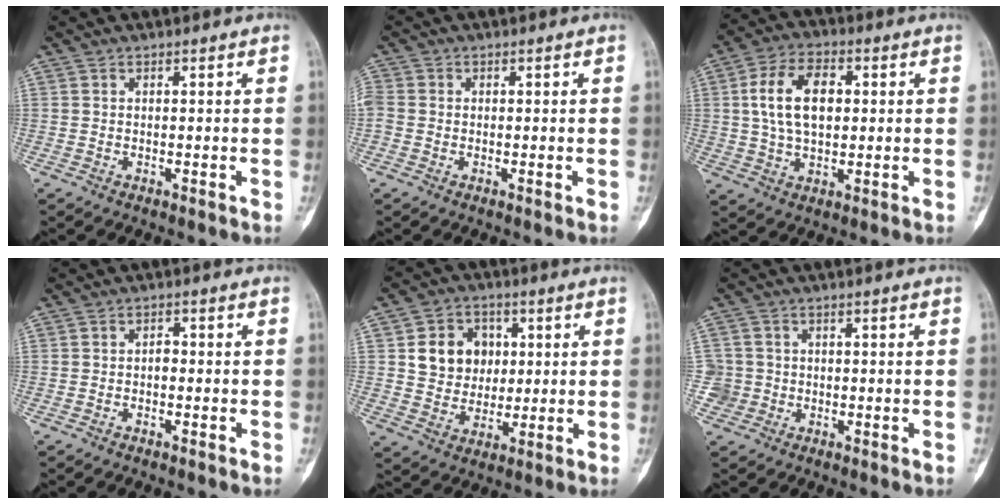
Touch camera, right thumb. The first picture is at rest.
{"total": 2.9, "force": [-0.3, 2.5, 1.5], "torque": [-0.040, 0.004, -0.008]}
{"total": 11.4, "force": [1.7, 6.9, 8.9], "torque": [-0.151, 0.010, 0.030]}
{"total": 1.6, "force": [-0.5, 1.0, 1.1], "torque": [-0.011, 0.008, -0.011]}
{"total": 10.3, "force": [2.2, 8.9, 4.8], "torque": [-0.031, -0.004, 0.040]}
{"total": 3.4, "force": [-0.7, 3.3, -0.3], "torque": [0.024, 0.013, -0.018]}